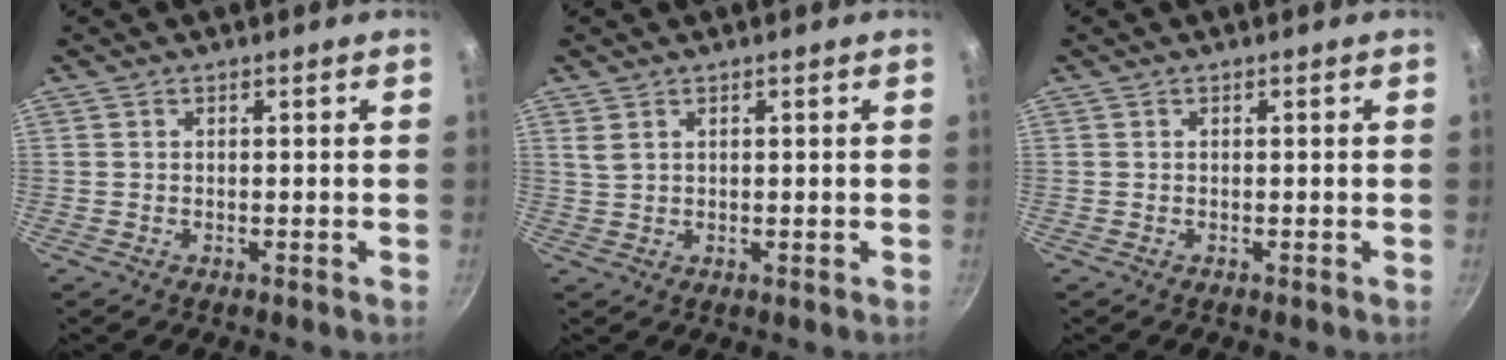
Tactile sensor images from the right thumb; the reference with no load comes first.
{"total": 1.9, "force": [1.1, 1.0, 1.2], "torque": [-0.022, 0.000, 0.027]}
{"total": 0.0}